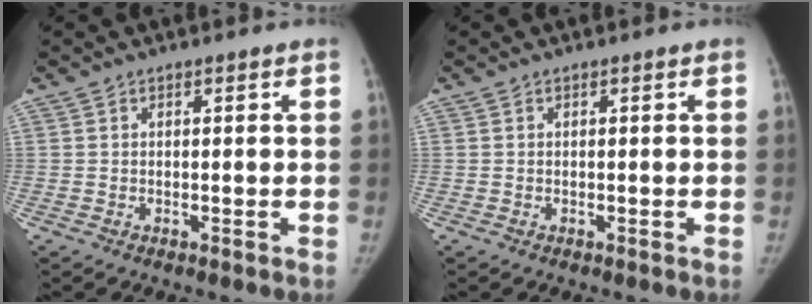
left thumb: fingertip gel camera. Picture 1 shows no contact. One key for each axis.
{"total": 0.0}